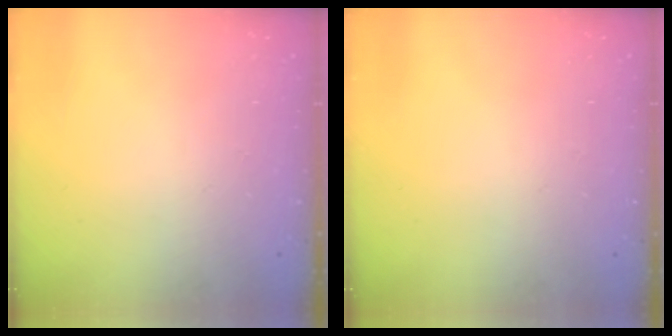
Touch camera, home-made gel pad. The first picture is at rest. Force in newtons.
{"total": 0.0}